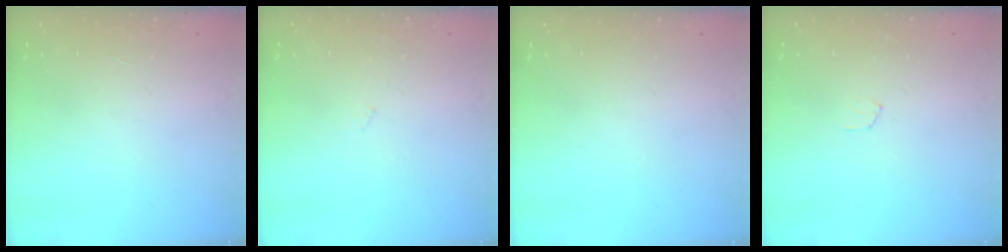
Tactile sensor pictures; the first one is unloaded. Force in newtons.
{"total": 2.7, "press": 2.6, "slide": 0.4}
{"total": 0.0}
{"total": 3.3, "press": 3.3, "slide": 0.3}